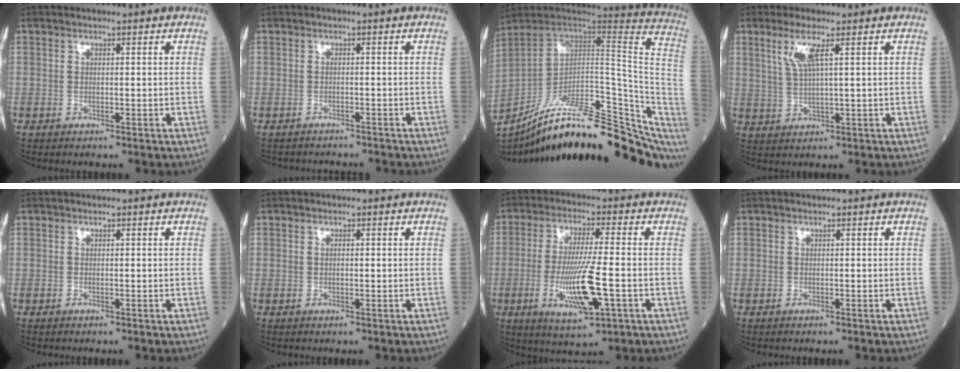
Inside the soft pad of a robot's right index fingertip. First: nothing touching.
{"total": 4.1, "force": [-4.0, 1.1, -0.1], "torque": [0.007, -0.004, -0.054]}
{"total": 30.1, "force": [-22.6, 8.2, 18.1], "torque": [-0.209, 0.002, -0.320]}
{"total": 4.3, "force": [2.0, -0.1, 3.8], "torque": [-0.085, -0.001, 0.045]}
{"total": 0.0}
{"total": 0.6, "force": [0.1, 0.2, 0.6], "torque": [-0.013, 0.000, 0.003]}
{"total": 11.0, "force": [-3.0, 1.1, 10.6], "torque": [-0.207, -0.017, -0.051]}
{"total": 0.0}